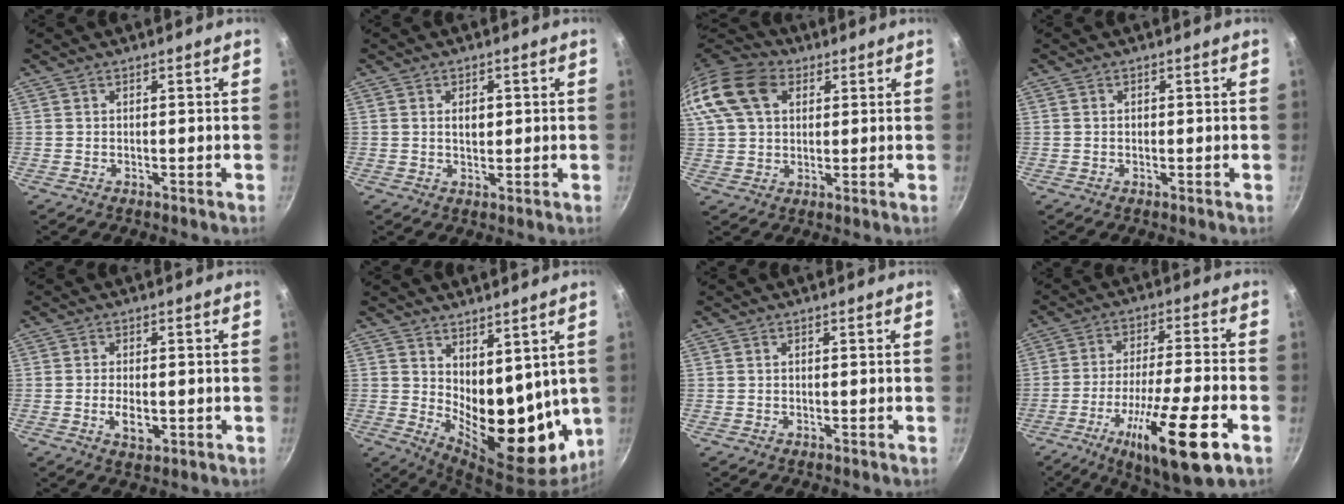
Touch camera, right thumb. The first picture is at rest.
{"total": 3.1, "force": [0.5, 2.0, 2.3], "torque": [-0.024, -0.001, 0.008]}
{"total": 20.1, "force": [7.2, 14.4, 12.0], "torque": [-0.269, 0.032, 0.122]}
{"total": 0.9, "force": [0.1, 0.7, 0.5], "torque": [-0.007, 0.004, 0.001]}
{"total": 4.3, "force": [-0.9, 2.2, 3.6], "torque": [-0.066, -0.004, -0.013]}
{"total": 15.3, "force": [3.3, 8.1, 12.5], "torque": [-0.142, -0.059, 0.072]}
{"total": 0.0}
{"total": 19.3, "force": [-8.4, 3.9, 17.0], "torque": [-0.283, 0.022, -0.138]}